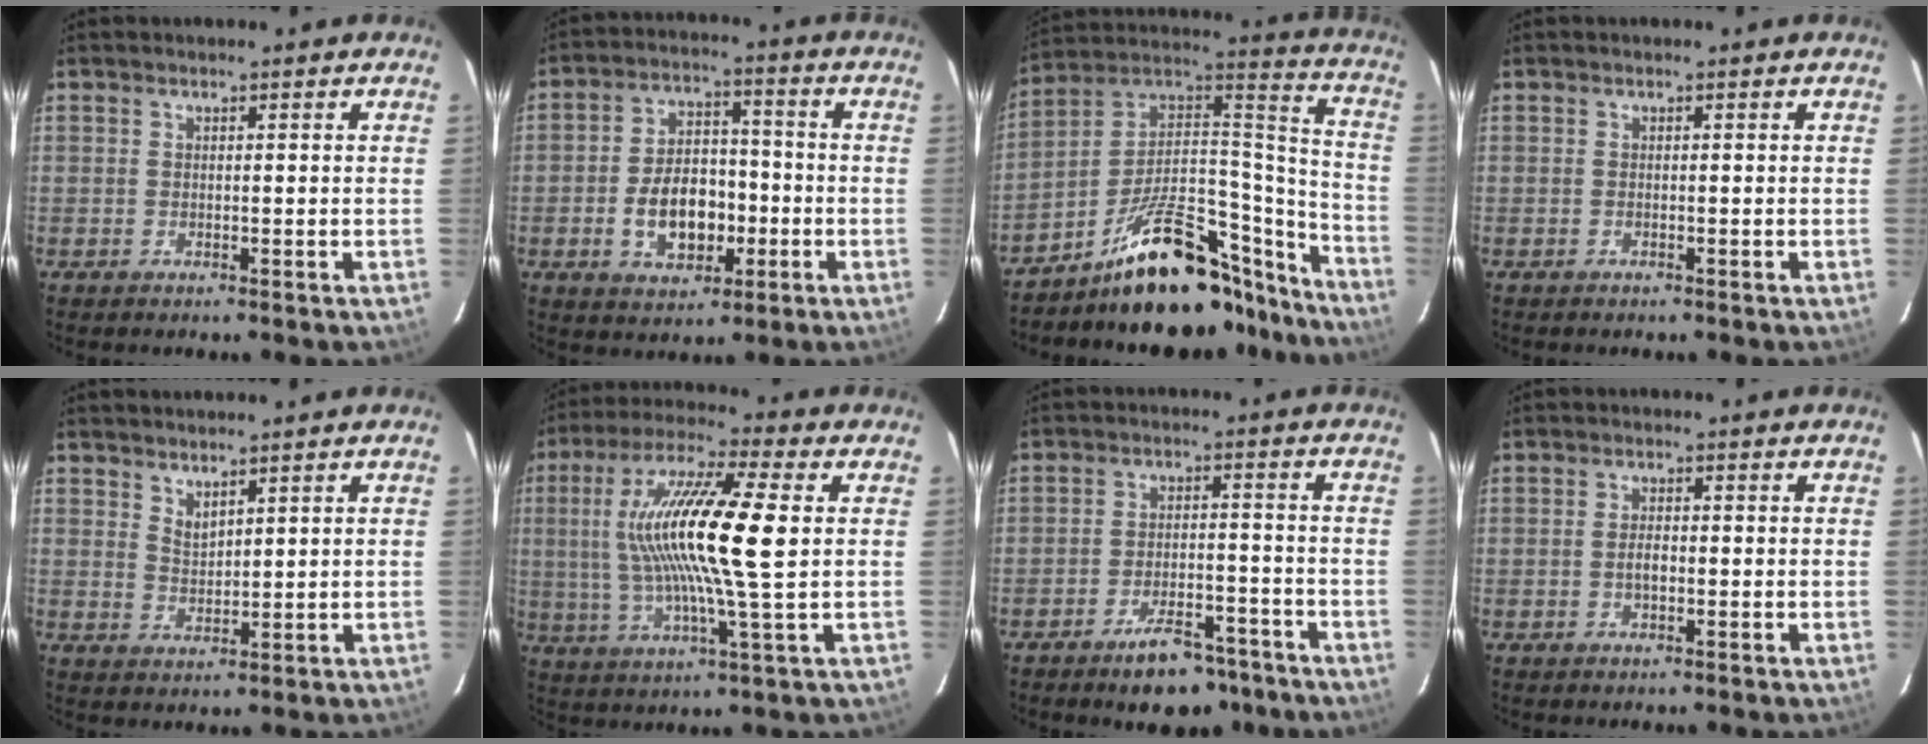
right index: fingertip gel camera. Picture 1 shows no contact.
{"total": 11.1, "force": [-3.3, 6.9, 8.1], "torque": [-0.158, 0.018, -0.042]}
{"total": 24.5, "force": [-19.0, 9.1, 12.6], "torque": [-0.175, 0.054, -0.283]}
{"total": 0.0}
{"total": 2.9, "force": [2.4, 0.8, 1.3], "torque": [-0.021, -0.003, 0.044]}
{"total": 17.9, "force": [2.4, 1.8, 17.7], "torque": [-0.330, 0.008, 0.037]}
{"total": 9.7, "force": [-7.4, 4.0, 4.9], "torque": [-0.092, 0.014, -0.101]}
{"total": 1.8, "force": [-0.6, 0.9, 1.4], "torque": [-0.028, 0.000, -0.011]}